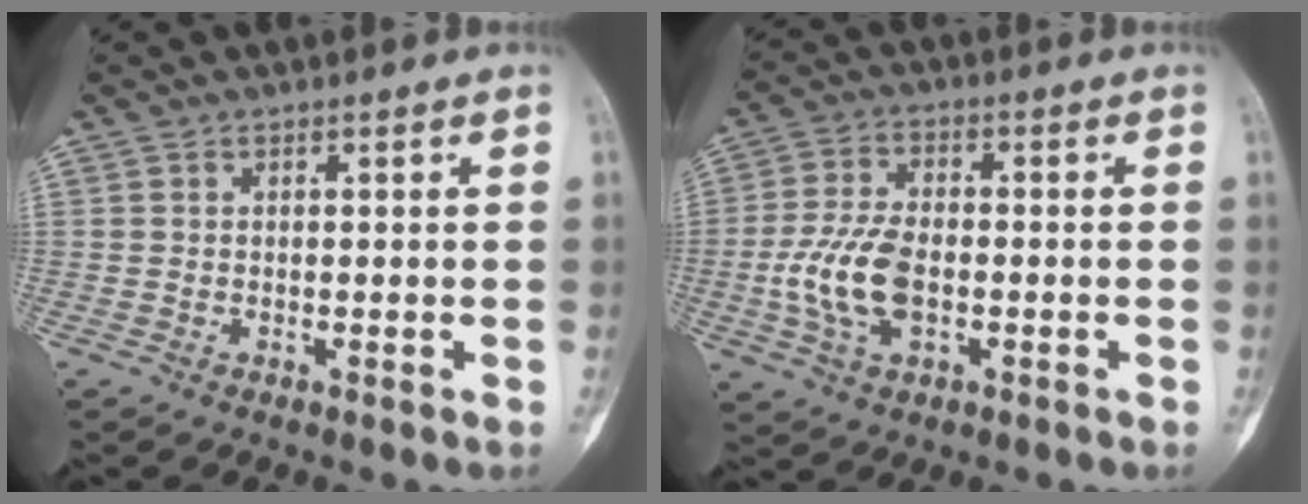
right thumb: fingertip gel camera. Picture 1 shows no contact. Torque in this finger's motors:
{"motor_torque": [1.60, 1.50, 1.37, -0.56, 0.12]}